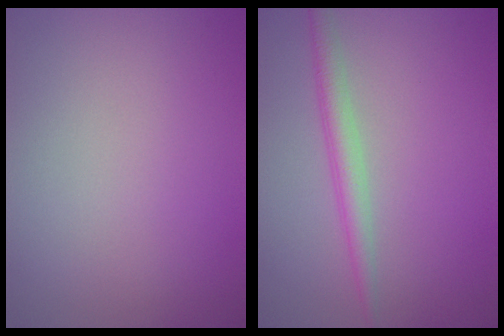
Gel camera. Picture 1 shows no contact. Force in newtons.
{"total": 2.3, "press": 2.3, "slide": 0.1}